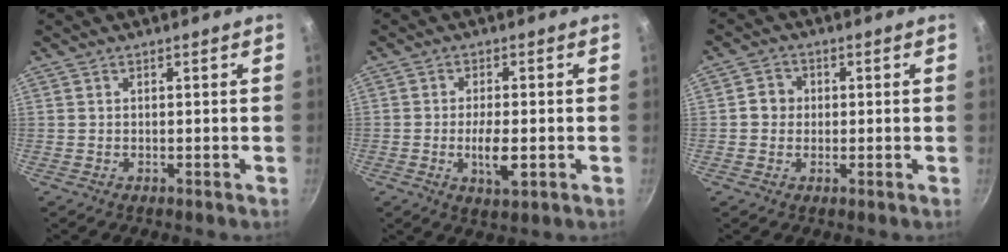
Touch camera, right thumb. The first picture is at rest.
{"total": 5.8, "force": [-1.3, 2.2, 5.3], "torque": [-0.090, -0.007, -0.021]}
{"total": 3.7, "force": [0.1, 3.4, 1.4], "torque": [-0.007, 0.009, -0.004]}